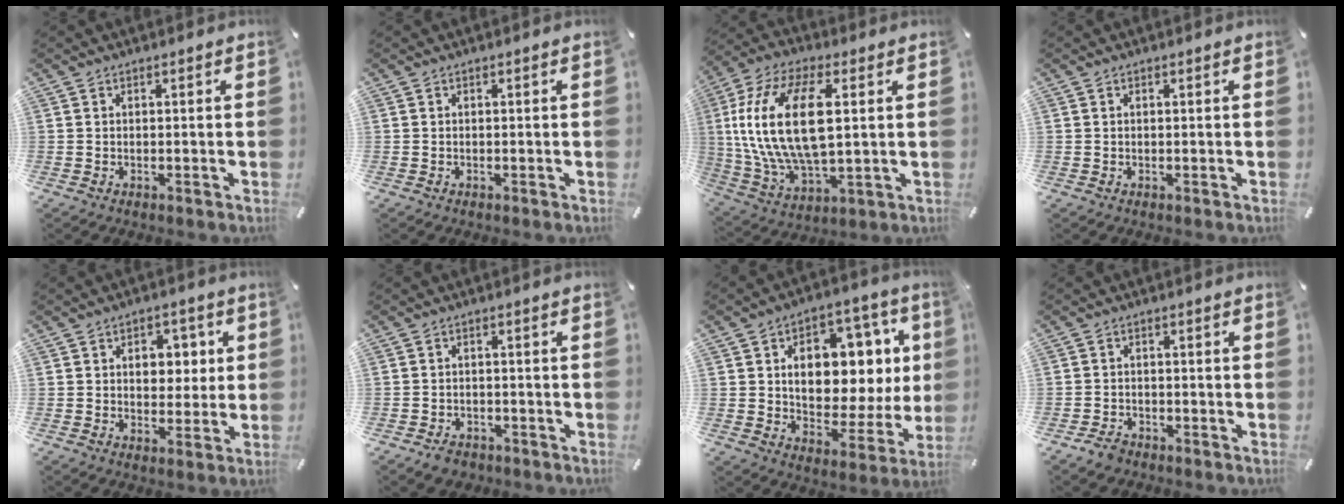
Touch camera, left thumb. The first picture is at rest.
{"total": 0.0}
{"total": 20.2, "force": [3.3, 10.2, 17.1], "torque": [-0.380, -0.005, 0.053]}
{"total": 0.0}
{"total": 7.2, "force": [1.3, 5.6, 4.3], "torque": [-0.041, -0.004, 0.012]}
{"total": 3.0, "force": [-2.2, 1.9, 0.8], "torque": [-0.019, 0.010, -0.044]}
{"total": 14.9, "force": [3.7, 10.1, 10.4], "torque": [-0.142, -0.028, 0.068]}
{"total": 3.0, "force": [-2.3, 1.7, 0.9], "torque": [-0.021, 0.012, -0.046]}